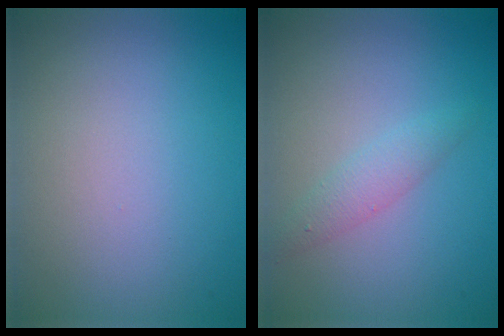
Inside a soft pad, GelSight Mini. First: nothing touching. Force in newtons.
{"total": 1.8, "press": 1.8, "slide": 0.0}